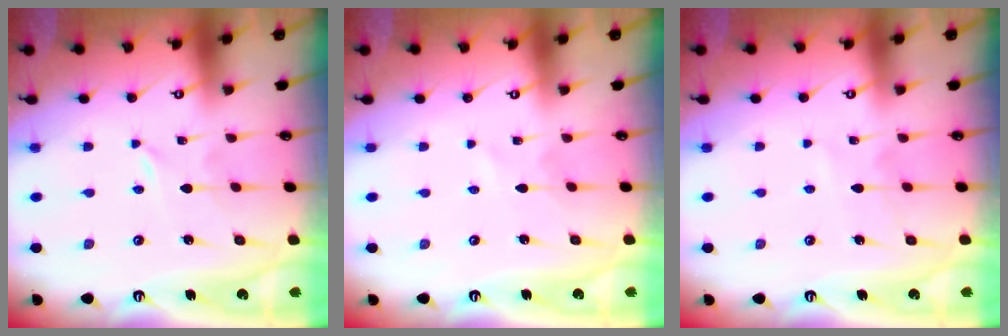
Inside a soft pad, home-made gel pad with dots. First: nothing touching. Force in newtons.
{"total": 2.2, "press": 2.2, "slide": 0.2}
{"total": 3.5, "press": 3.4, "slide": 0.3}